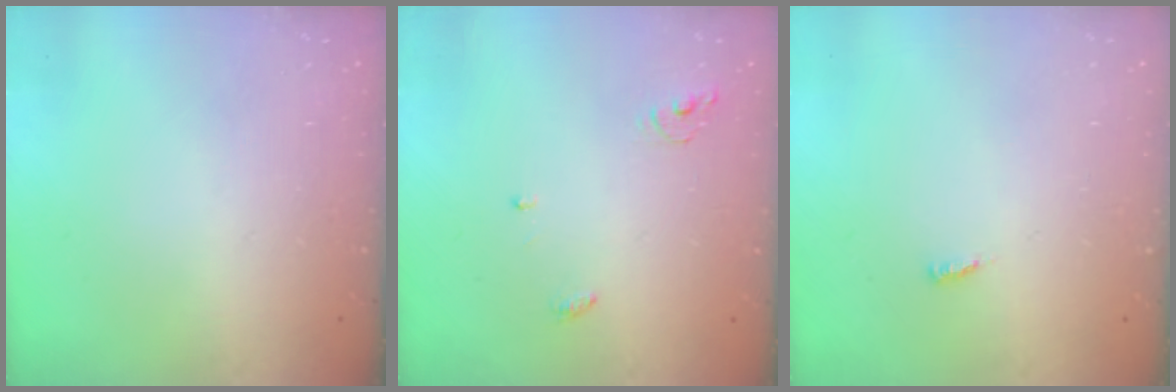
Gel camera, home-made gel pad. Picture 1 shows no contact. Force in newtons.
{"total": 4.1, "press": 4.0, "slide": 0.3}
{"total": 2.6, "press": 2.6, "slide": 0.3}